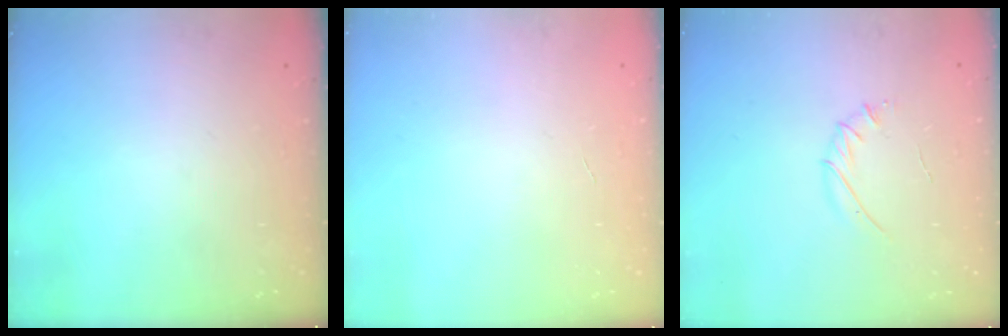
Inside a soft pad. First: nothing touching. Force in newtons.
{"total": 0.0}
{"total": 3.9, "press": 3.8, "slide": 1.0}